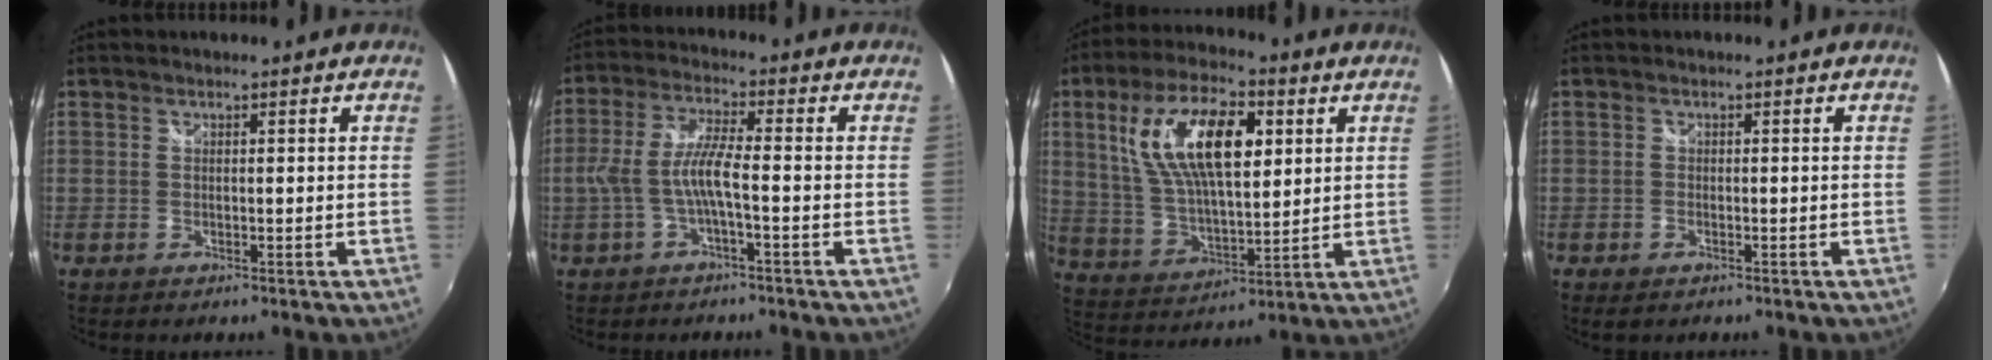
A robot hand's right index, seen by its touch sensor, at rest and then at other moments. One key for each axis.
{"total": 7.1, "fx": -2.0, "fy": 0.7, "fz": 6.8, "tx": -0.150, "ty": 0.004, "tz": -0.033}
{"total": 17.7, "fx": 5.7, "fy": 7.5, "fz": 15.0, "tx": -0.285, "ty": 0.016, "tz": 0.110}
{"total": 1.6, "fx": -1.1, "fy": 1.0, "fz": 0.7, "tx": -0.017, "ty": -0.006, "tz": -0.019}